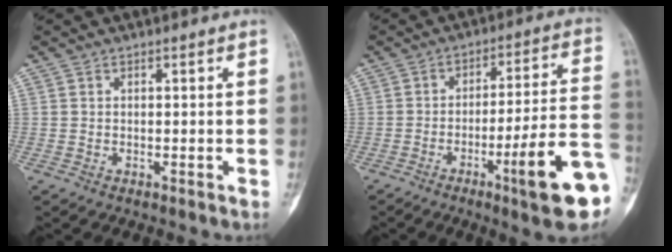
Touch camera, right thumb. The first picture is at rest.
{"total": 16.3, "force": [-6.7, 2.0, 14.7], "torque": [-0.186, 0.031, -0.094]}